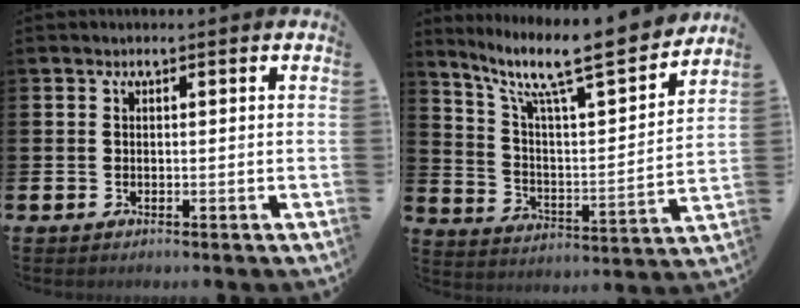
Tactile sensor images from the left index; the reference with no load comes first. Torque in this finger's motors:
{"motor_torque": [0.98, -1.16, 0.68, 0.21]}